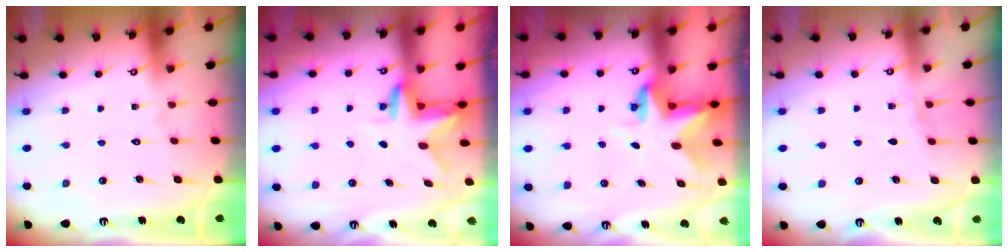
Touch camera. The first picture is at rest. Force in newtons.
{"total": 2.9, "press": 2.9, "slide": 0.2}
{"total": 4.4, "press": 4.4, "slide": 0.5}
{"total": 2.9, "press": 2.8, "slide": 0.7}